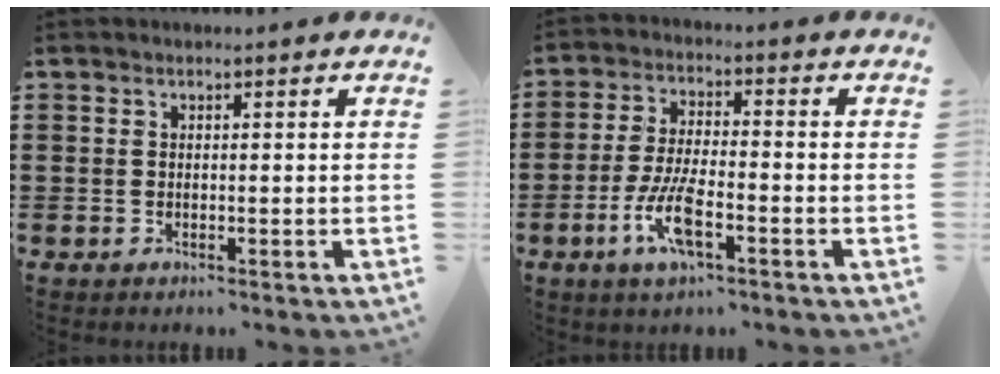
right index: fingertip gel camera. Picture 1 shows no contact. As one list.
[{"total": 7.6, "force": [-3.2, 2.1, 6.6], "torque": [-0.146, -0.014, -0.061]}]